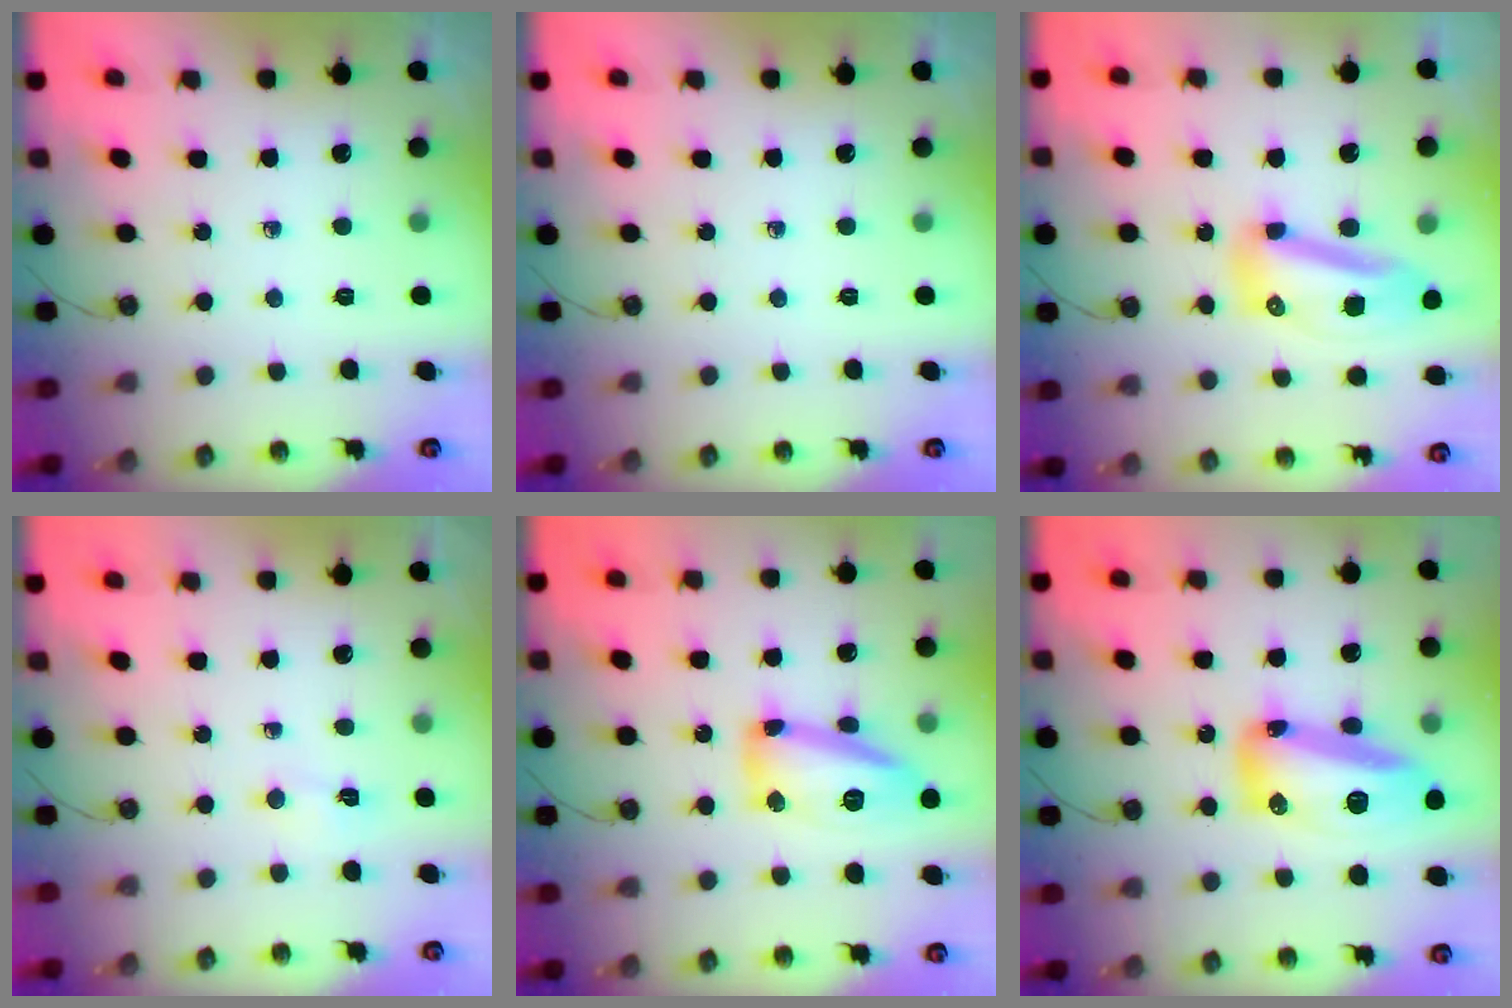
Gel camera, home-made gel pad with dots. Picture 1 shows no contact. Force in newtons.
{"total": 0.0}
{"total": 12.4, "press": 12.2, "slide": 1.9}
{"total": 2.5, "press": 2.5, "slide": 0.5}
{"total": 14.6, "press": 14.5, "slide": 0.7}
{"total": 17.0, "press": 16.9, "slide": 1.8}